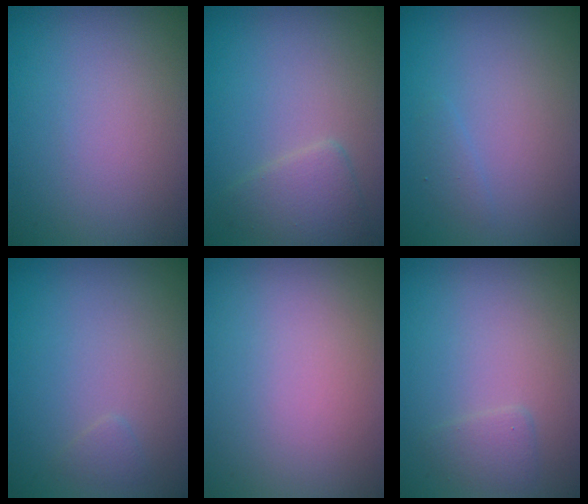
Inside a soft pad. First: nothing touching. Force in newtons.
{"total": 2.4, "press": 2.4, "slide": 0.1}
{"total": 0.7, "press": 0.7, "slide": 0.1}
{"total": 0.6, "press": 0.6, "slide": 0.0}
{"total": 0.5, "press": 0.5, "slide": 0.0}
{"total": 1.1, "press": 1.1, "slide": 0.2}